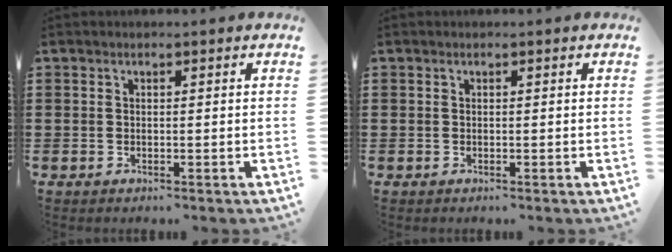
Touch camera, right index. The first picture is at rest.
{"total": 0.0}